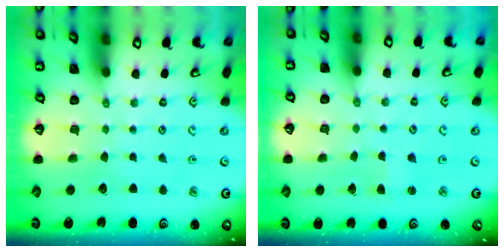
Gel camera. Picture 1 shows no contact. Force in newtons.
{"total": 2.1, "press": 2.1, "slide": 0.2}